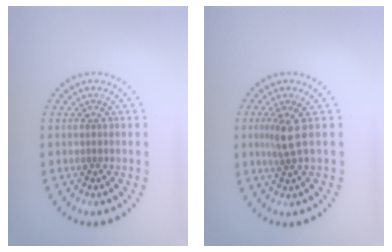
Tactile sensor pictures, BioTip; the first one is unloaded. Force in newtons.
{"total": 2.1, "press": 1.6, "slide": 1.3}